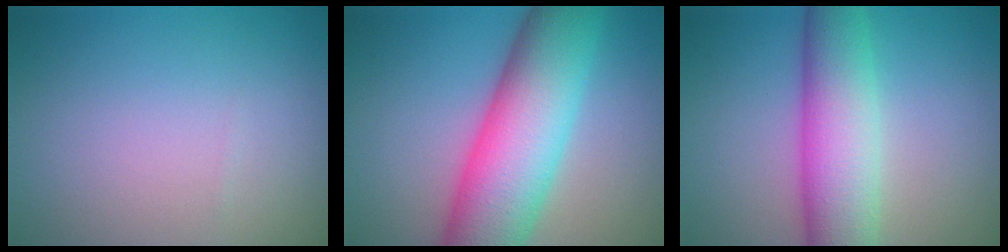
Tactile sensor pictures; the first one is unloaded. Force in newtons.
{"total": 11.7, "press": 11.7, "slide": 0.1}
{"total": 8.3, "press": 8.3, "slide": 0.3}